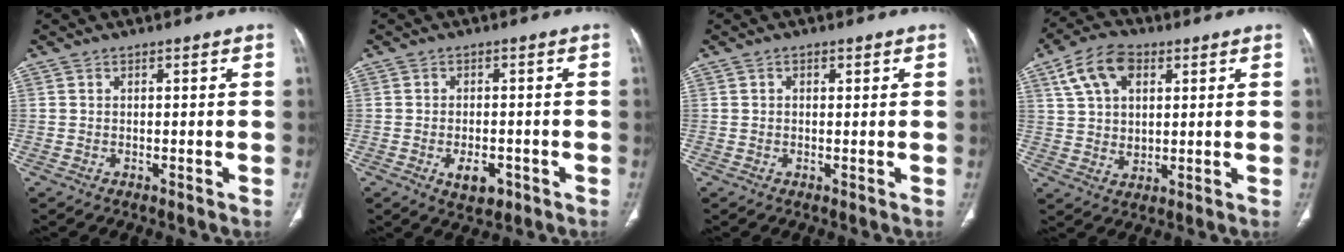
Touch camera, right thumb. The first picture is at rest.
{"total": 5.0, "force": [-2.0, 2.9, 3.6], "torque": [-0.050, 0.006, -0.022]}
{"total": 1.0, "force": [0.4, 0.7, 0.7], "torque": [-0.008, 0.000, 0.006]}
{"total": 10.9, "force": [4.6, 6.8, 7.2], "torque": [-0.122, -0.003, 0.084]}